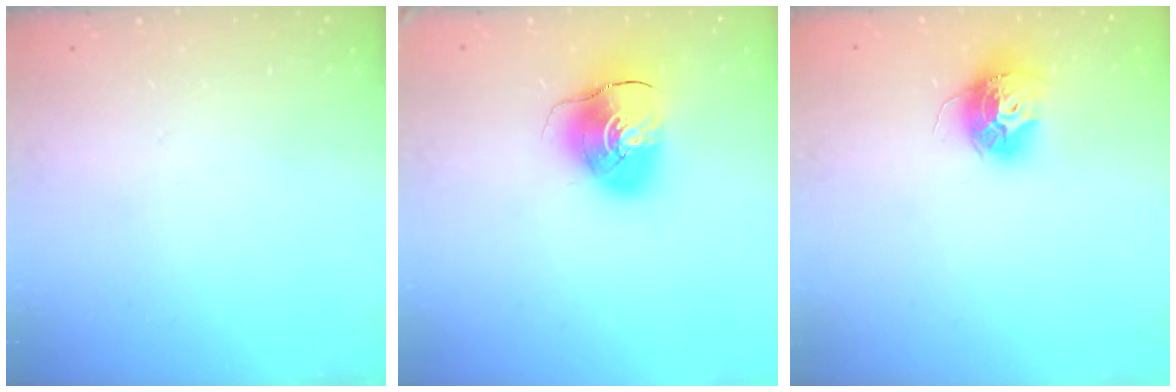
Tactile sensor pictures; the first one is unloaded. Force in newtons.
{"total": 11.3, "press": 11.2, "slide": 1.4}
{"total": 12.2, "press": 12.1, "slide": 1.1}